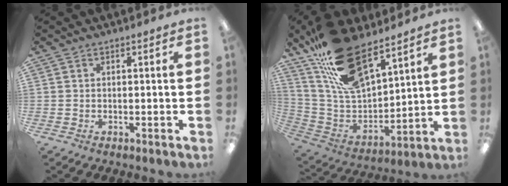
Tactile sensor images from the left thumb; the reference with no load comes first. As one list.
[{"total": 21.6, "force": [15.4, 8.9, 12.2], "torque": [-0.233, -0.082, 0.283]}]